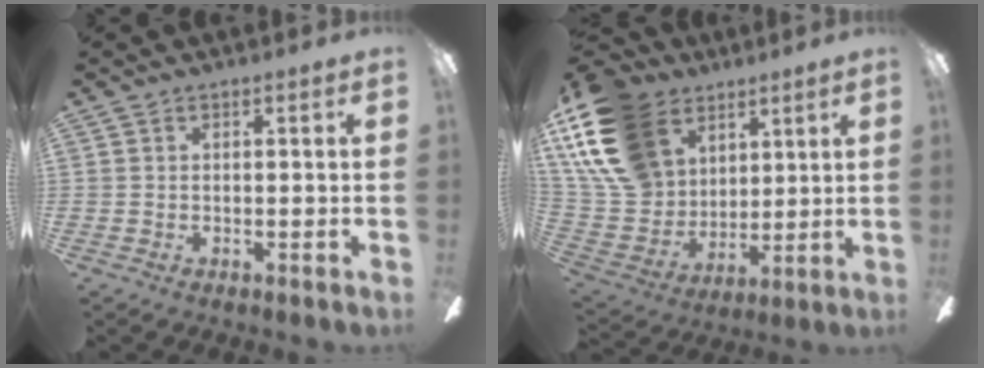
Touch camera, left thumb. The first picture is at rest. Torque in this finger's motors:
{"motor_torque": [2.49, 2.51, 1.39, -1.38, 0.41]}